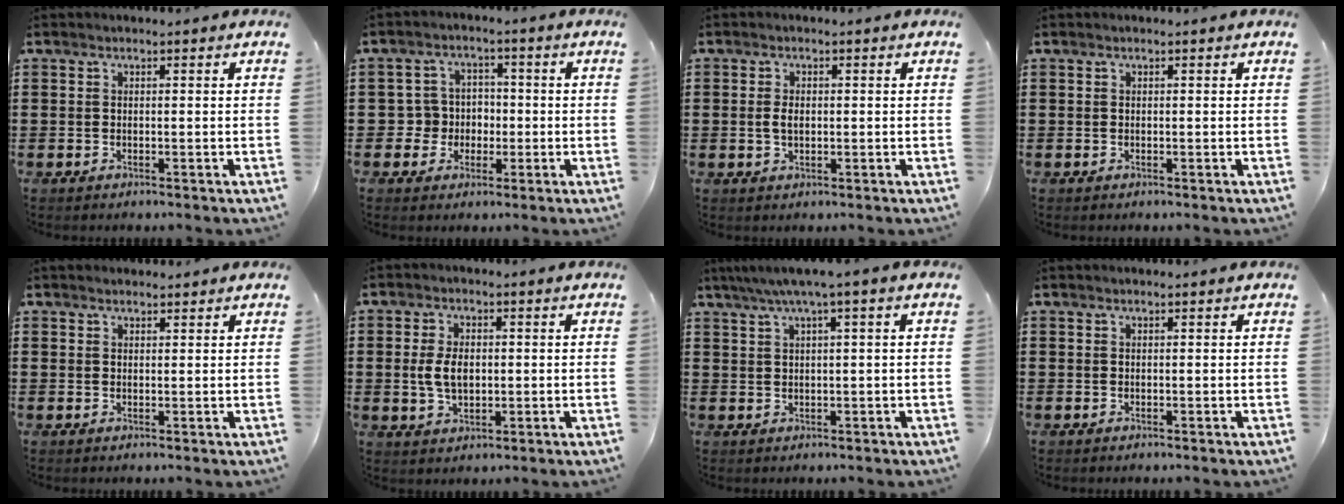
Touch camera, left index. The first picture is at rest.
{"total": 4.6, "force": [-0.7, 4.5, 1.0], "torque": [-0.038, 0.012, -0.014]}
{"total": 2.2, "force": [0.0, 1.2, 1.9], "torque": [-0.046, 0.001, -0.004]}
{"total": 0.0}
{"total": 1.1, "force": [1.0, 0.3, 0.0], "torque": [-0.002, 0.001, 0.021]}
{"total": 5.1, "force": [0.2, 3.0, 4.1], "torque": [-0.089, 0.001, -0.003]}
{"total": 2.7, "force": [0.9, -0.3, 2.5], "torque": [-0.048, -0.003, 0.013]}
{"total": 0.0}